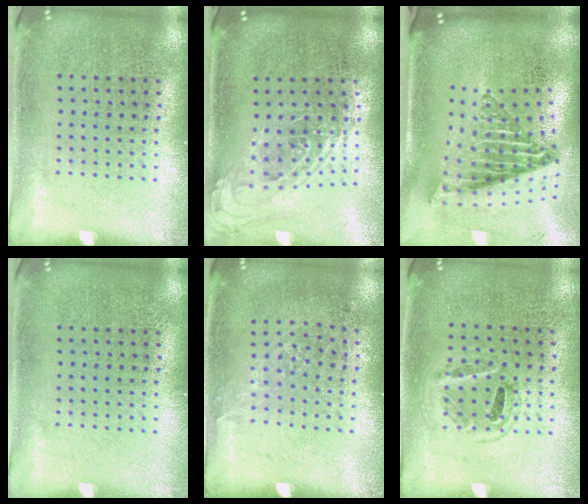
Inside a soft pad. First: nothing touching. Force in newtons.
{"total": 0.9, "press": 0.9, "slide": 0.3}
{"total": 2.5, "press": 1.6, "slide": 1.9}
{"total": 0.0}
{"total": 0.9, "press": 0.8, "slide": 0.4}
{"total": 0.9, "press": 0.8, "slide": 0.4}